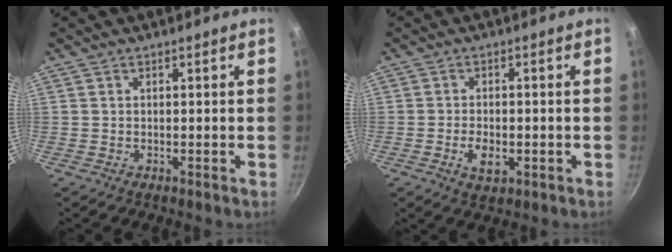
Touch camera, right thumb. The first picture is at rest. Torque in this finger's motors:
{"motor_torque": [-0.52, 0.31, -0.24, 0.16, 0.01]}